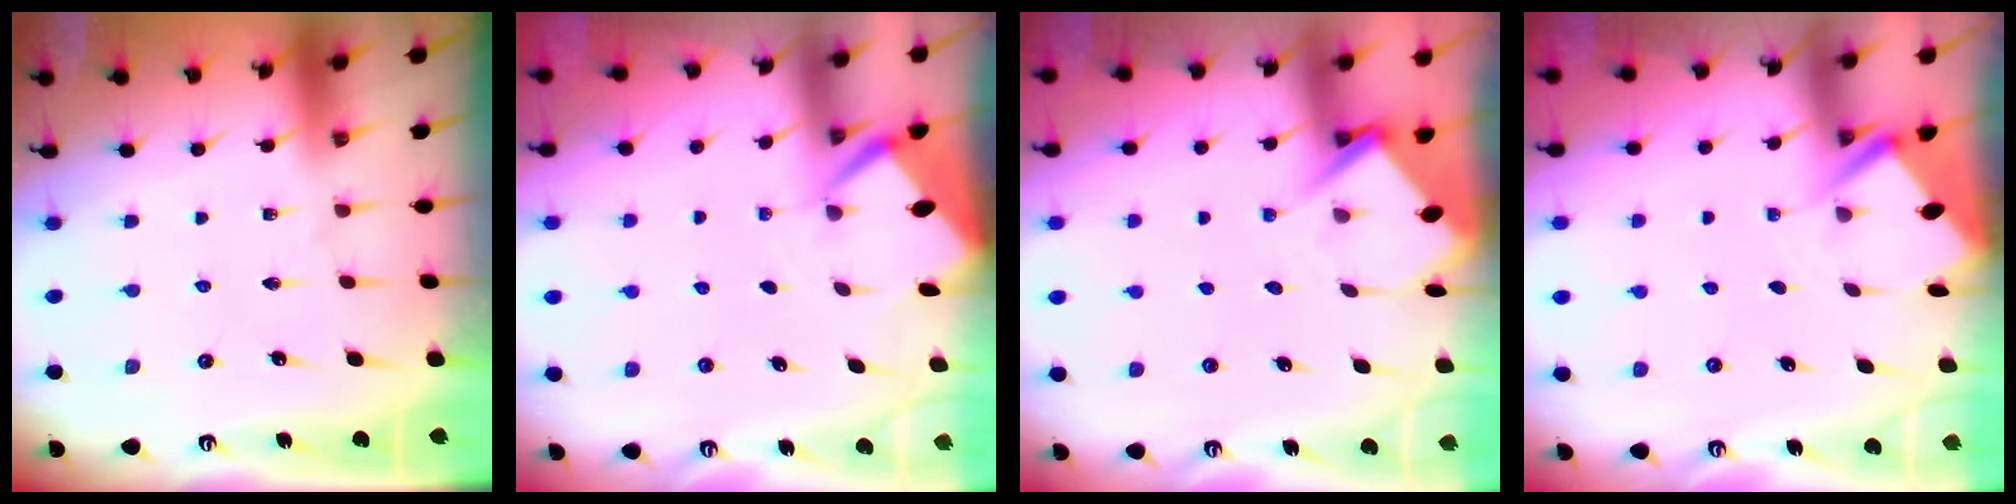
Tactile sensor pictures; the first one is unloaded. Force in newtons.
{"total": 2.7, "press": 2.7, "slide": 0.3}
{"total": 4.7, "press": 4.7, "slide": 0.2}
{"total": 3.0, "press": 3.0, "slide": 0.4}